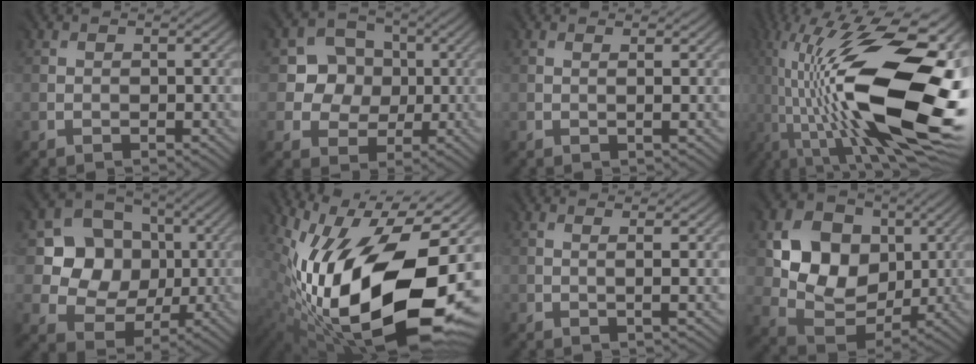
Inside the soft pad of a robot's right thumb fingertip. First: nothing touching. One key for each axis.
{"total": 5.5, "fx": 0.7, "fy": 5.2, "fz": 1.6, "tx": -0.028, "ty": 0.005, "tz": -0.002}
{"total": 0.9, "fx": 0.4, "fy": 0.1, "fz": 0.7, "tx": -0.016, "ty": 0.002, "tz": 0.005}
{"total": 21.1, "fx": -0.7, "fy": 8.5, "fz": 19.3, "tx": -0.366, "ty": 0.006, "tz": -0.015}
{"total": 9.2, "fx": 1.6, "fy": 8.2, "fz": 3.7, "tx": -0.071, "ty": 0.000, "tz": 0.020}
{"total": 21.5, "fx": -2.7, "fy": 10.2, "fz": 18.7, "tx": -0.350, "ty": -0.023, "tz": -0.041}
{"total": 1.5, "fx": 0.5, "fy": 0.2, "fz": 1.3, "tx": -0.024, "ty": 0.005, "tz": 0.007}
{"total": 10.6, "fx": 3.0, "fy": 8.5, "fz": 5.6, "tx": -0.125, "ty": -0.002, "tz": 0.045}